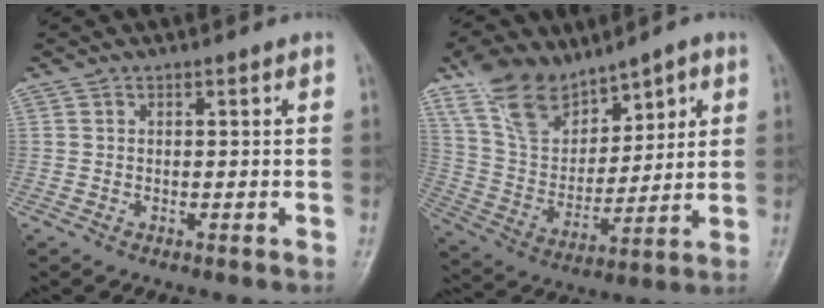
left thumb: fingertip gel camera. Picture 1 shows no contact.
{"total": 16.3, "force": [10.8, 7.8, 9.3], "torque": [-0.154, -0.036, 0.223]}